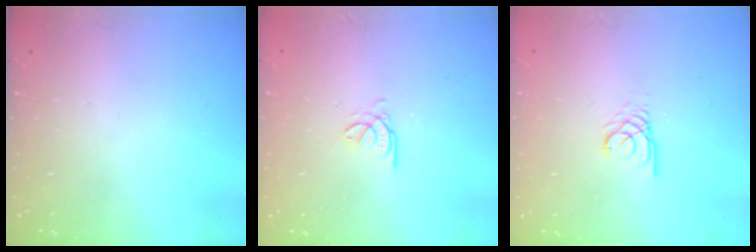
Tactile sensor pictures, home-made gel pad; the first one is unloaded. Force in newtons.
{"total": 2.7, "press": 2.7, "slide": 0.4}
{"total": 2.7, "press": 2.7, "slide": 0.1}